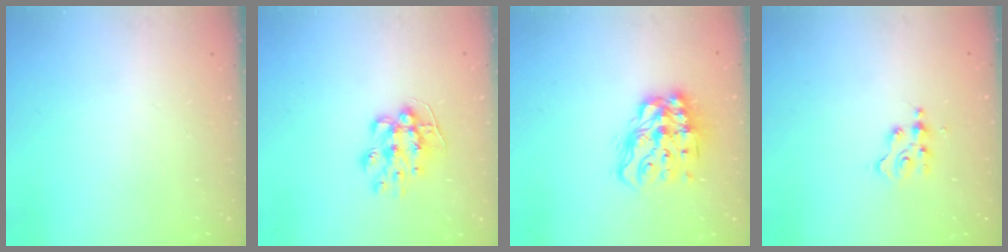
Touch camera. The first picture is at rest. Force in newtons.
{"total": 9.2, "press": 9.2, "slide": 0.3}
{"total": 14.4, "press": 14.4, "slide": 1.2}
{"total": 2.1, "press": 2.1, "slide": 0.3}